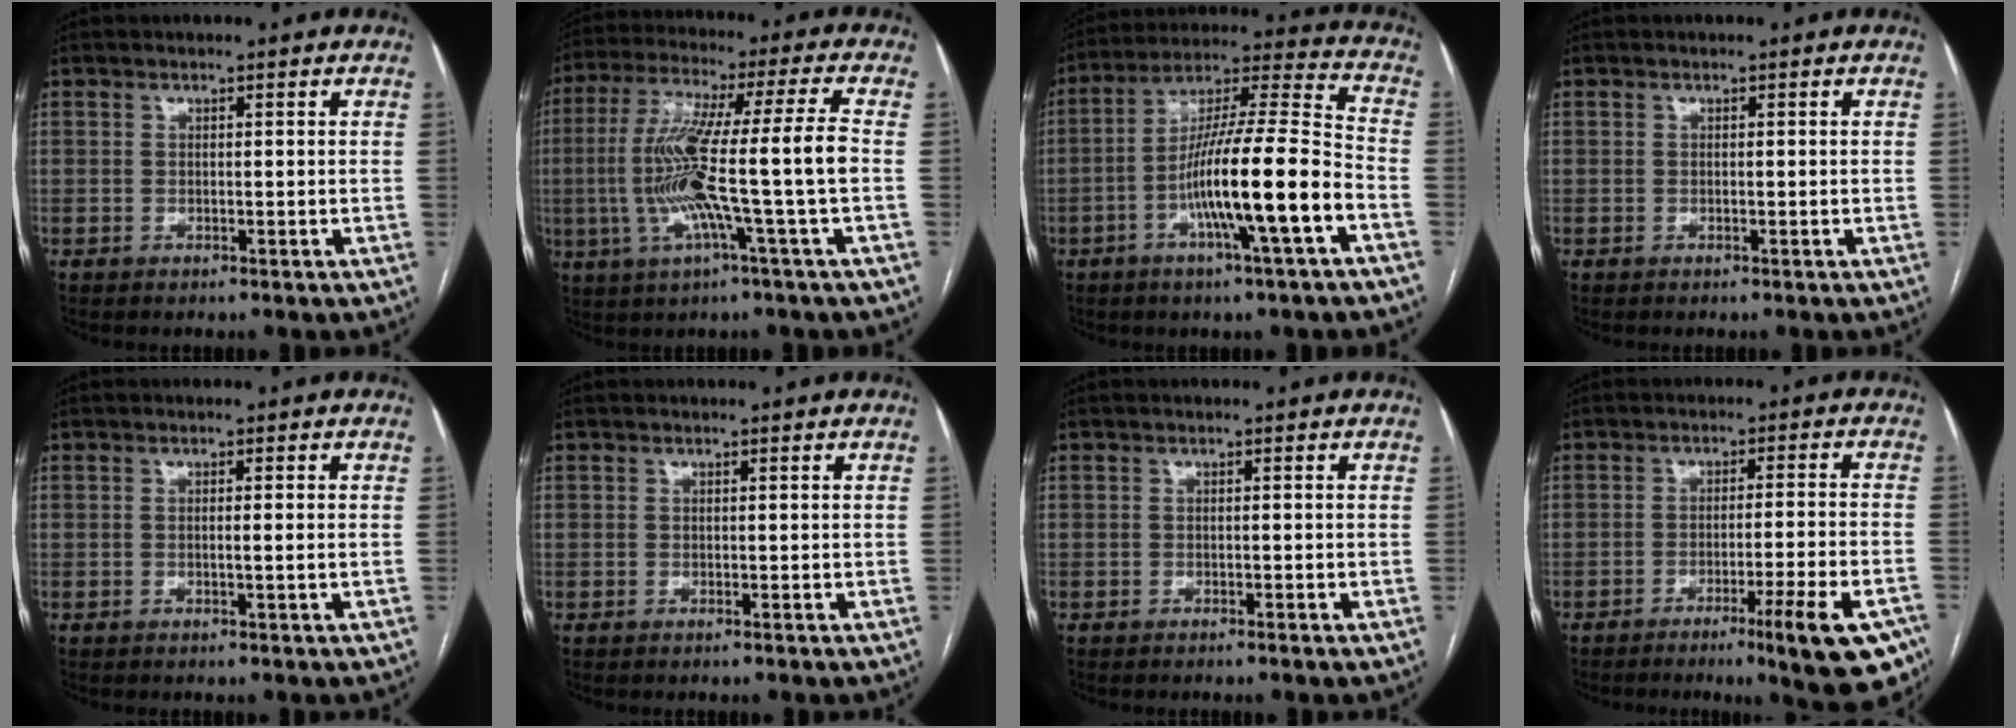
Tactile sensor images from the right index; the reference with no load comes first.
{"total": 14.7, "force": [-2.4, -1.0, 14.4], "torque": [-0.279, 0.012, -0.050]}
{"total": 16.5, "force": [-5.8, -0.1, 15.5], "torque": [-0.273, 0.004, -0.103]}
{"total": 0.0}
{"total": 1.3, "force": [-0.2, -0.3, 1.3], "torque": [-0.020, -0.001, -0.003]}
{"total": 0.0}
{"total": 0.6, "force": [-0.4, 0.0, 0.4], "torque": [-0.006, 0.001, -0.007]}
{"total": 13.0, "force": [-7.8, 0.7, 10.3], "torque": [-0.085, -0.002, -0.107]}